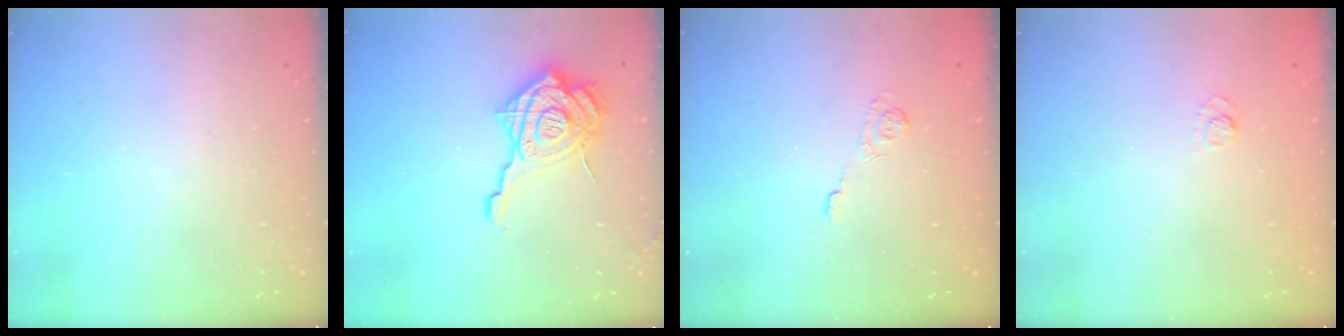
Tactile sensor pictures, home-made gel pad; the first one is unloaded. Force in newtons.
{"total": 19.5, "press": 19.4, "slide": 2.0}
{"total": 2.2, "press": 1.8, "slide": 1.3}
{"total": 2.4, "press": 2.0, "slide": 1.3}